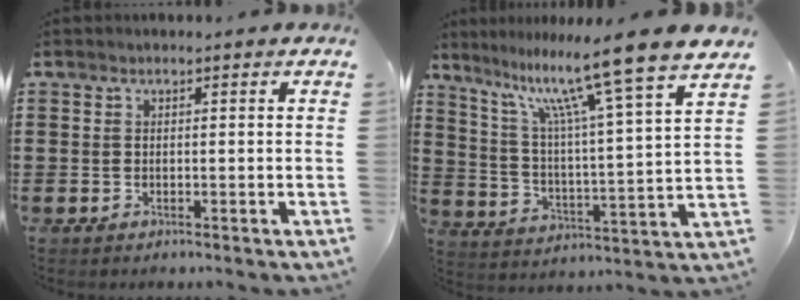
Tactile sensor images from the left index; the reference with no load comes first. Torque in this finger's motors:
{"motor_torque": [1.39, -0.75, 1.05, 0.21]}